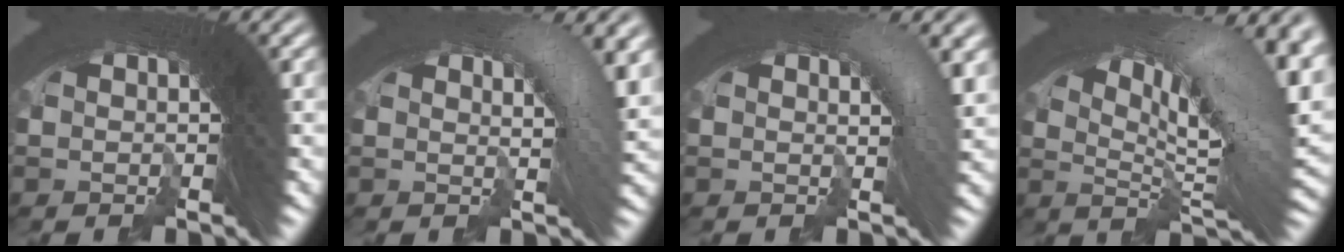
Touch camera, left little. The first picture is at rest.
{"total": 4.9, "force": [1.0, 1.6, 4.5], "torque": [-0.054, 0.007, 0.009]}
{"total": 3.3, "force": [0.6, 0.8, 3.1], "torque": [-0.037, 0.008, 0.001]}
{"total": 12.2, "force": [1.8, 4.9, 11.0], "torque": [-0.148, 0.010, 0.015]}